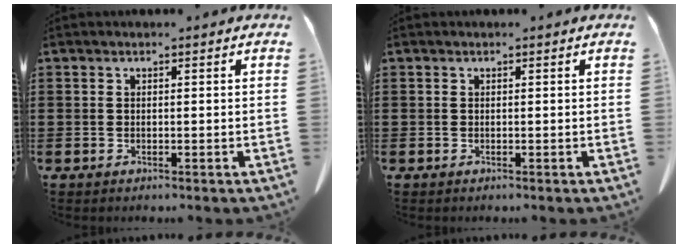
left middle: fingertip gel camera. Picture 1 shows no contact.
{"total": 0.0}